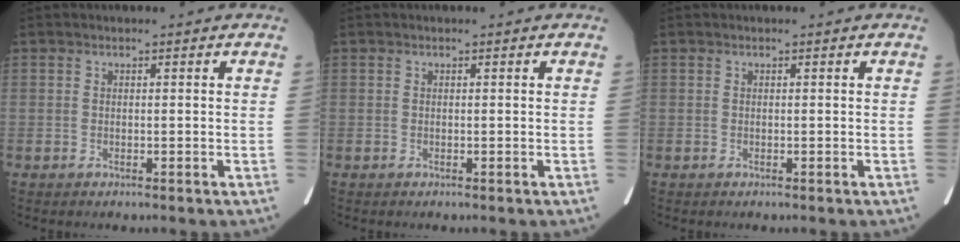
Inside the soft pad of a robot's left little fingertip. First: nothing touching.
{"total": 0.0}
{"total": 0.0}